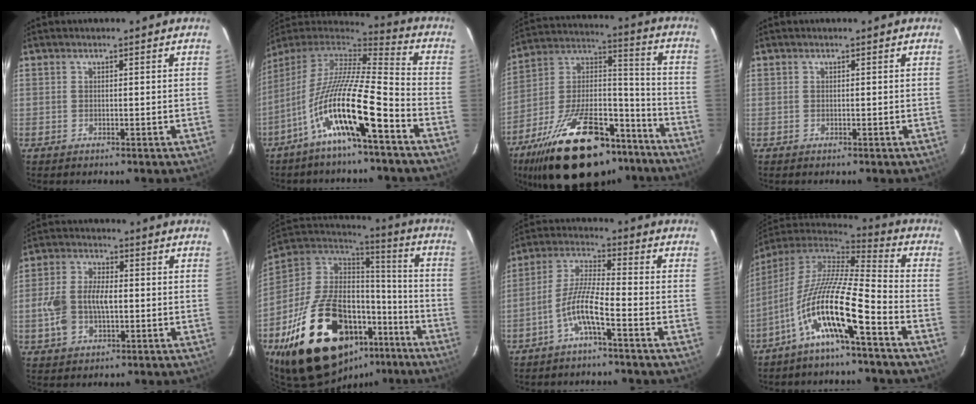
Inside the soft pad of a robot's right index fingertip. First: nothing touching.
{"total": 16.7, "force": [-8.0, 2.0, 14.5], "torque": [-0.256, -0.018, -0.151]}
{"total": 30.2, "force": [-20.4, 13.3, 17.7], "torque": [-0.323, 0.017, -0.310]}
{"total": 0.0}
{"total": 9.4, "force": [-1.3, 5.8, 7.3], "torque": [-0.155, 0.009, -0.020]}
{"total": 32.3, "force": [-18.3, 17.6, 20.0], "torque": [-0.385, 0.010, -0.266]}
{"total": 7.2, "force": [-3.9, 0.5, 6.1], "torque": [-0.137, 0.011, -0.074]}
{"total": 15.2, "force": [-6.8, 1.7, 13.5], "torque": [-0.238, -0.010, -0.133]}